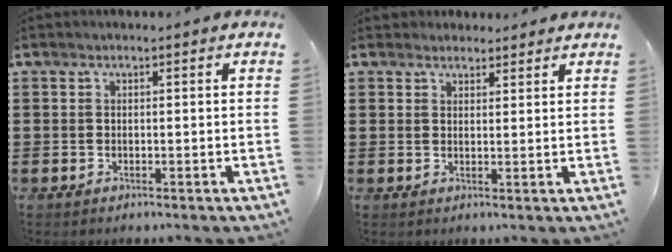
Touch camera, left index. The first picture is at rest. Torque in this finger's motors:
{"motor_torque": [1.34, -0.80, 0.38, 0.02]}